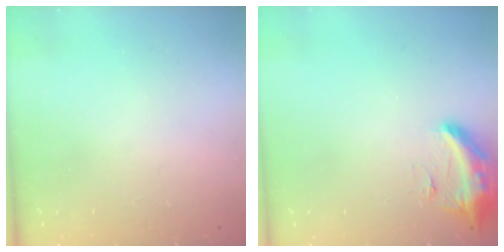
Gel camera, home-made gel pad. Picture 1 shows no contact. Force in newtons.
{"total": 9.5, "press": 9.4, "slide": 1.2}